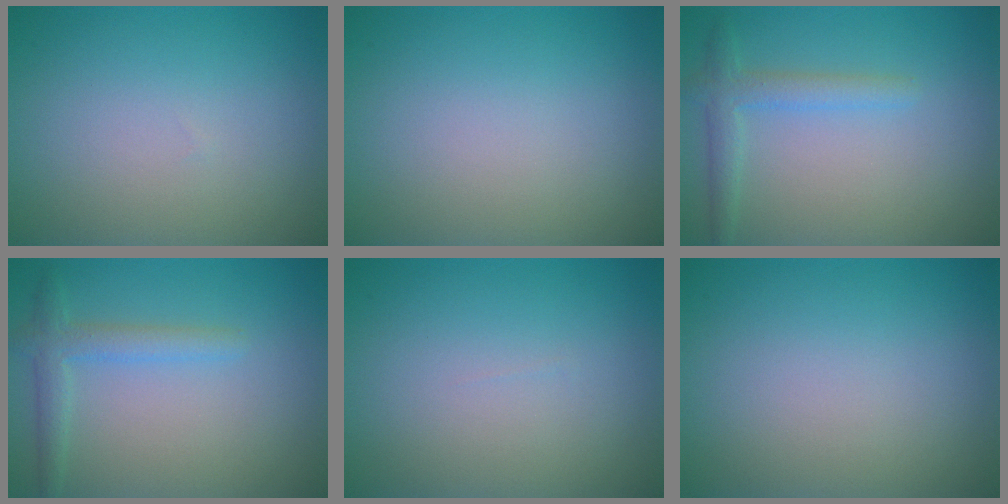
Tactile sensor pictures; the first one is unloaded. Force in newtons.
{"total": 0.0}
{"total": 2.4, "press": 2.4, "slide": 0.0}
{"total": 2.4, "press": 2.4, "slide": 0.0}
{"total": 0.0}
{"total": 0.0}